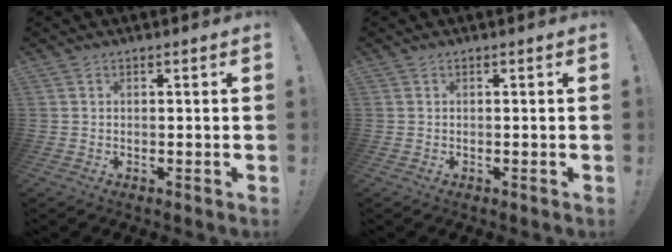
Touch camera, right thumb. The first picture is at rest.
{"total": 0.0}